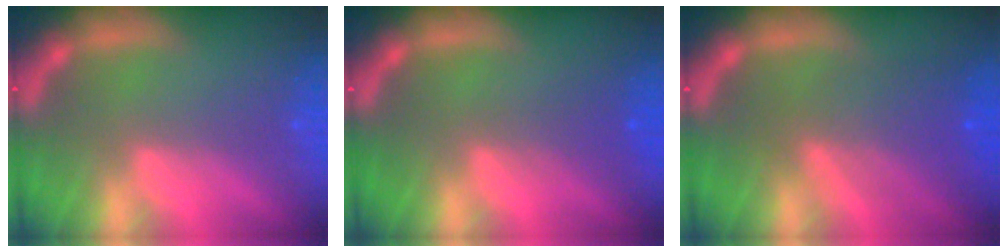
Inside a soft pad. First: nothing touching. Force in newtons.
{"total": 2.0}
{"total": 5.5}